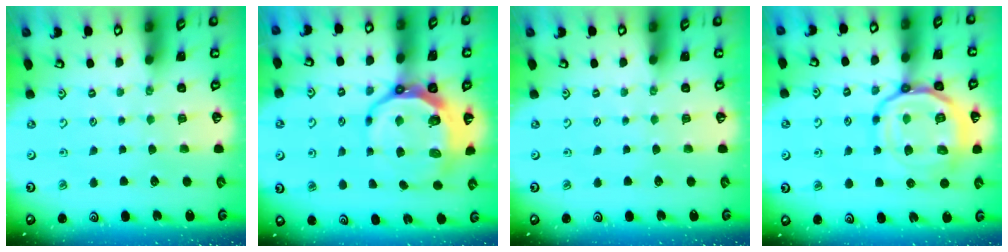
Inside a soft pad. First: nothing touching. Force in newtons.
{"total": 11.0, "press": 10.1, "slide": 4.2}
{"total": 0.0}
{"total": 18.1, "press": 18.0, "slide": 1.8}